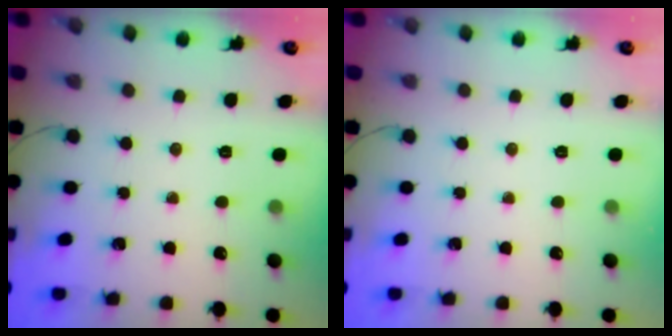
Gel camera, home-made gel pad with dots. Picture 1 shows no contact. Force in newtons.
{"total": 0.0}